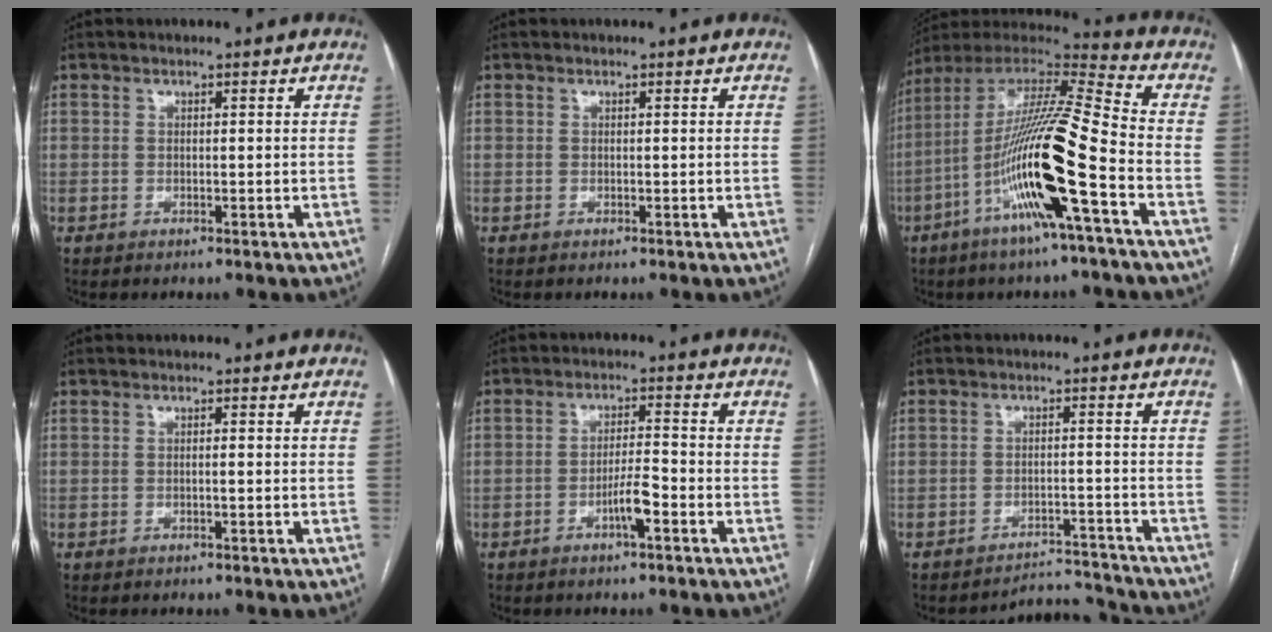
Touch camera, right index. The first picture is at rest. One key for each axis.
{"total": 0.0}
{"total": 19.9, "fx": -7.0, "fy": 0.4, "fz": 18.7, "tx": -0.375, "ty": -0.012, "tz": -0.137}
{"total": 0.6, "fx": -0.2, "fy": 0.0, "fz": 0.6, "tx": -0.009, "ty": 0.001, "tz": -0.003}
{"total": 4.4, "fx": -2.2, "fy": 0.4, "fz": 3.8, "tx": -0.067, "ty": 0.000, "tz": -0.040}
{"total": 5.5, "fx": -5.3, "fy": 0.3, "fz": -1.6, "tx": 0.032, "ty": 0.023, "tz": -0.072}